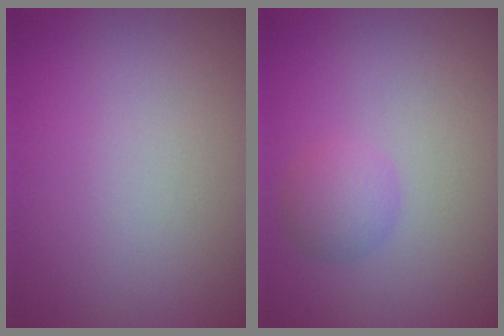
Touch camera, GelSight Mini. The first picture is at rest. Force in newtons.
{"total": 2.1, "press": 2.1, "slide": 0.2}